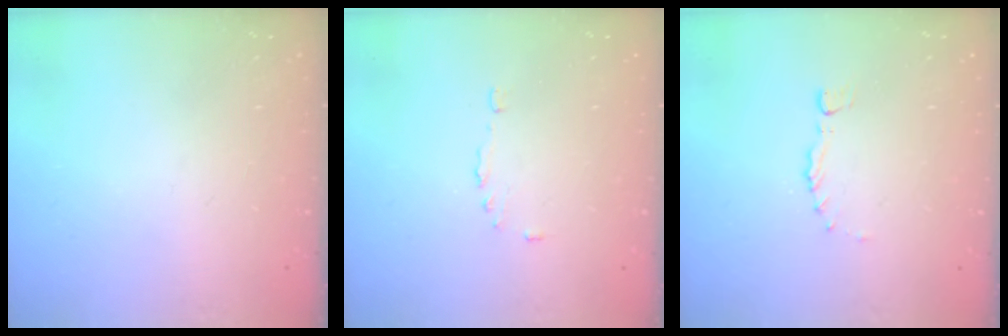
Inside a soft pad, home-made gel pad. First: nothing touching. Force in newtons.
{"total": 2.9, "press": 2.9, "slide": 0.5}
{"total": 0.0}